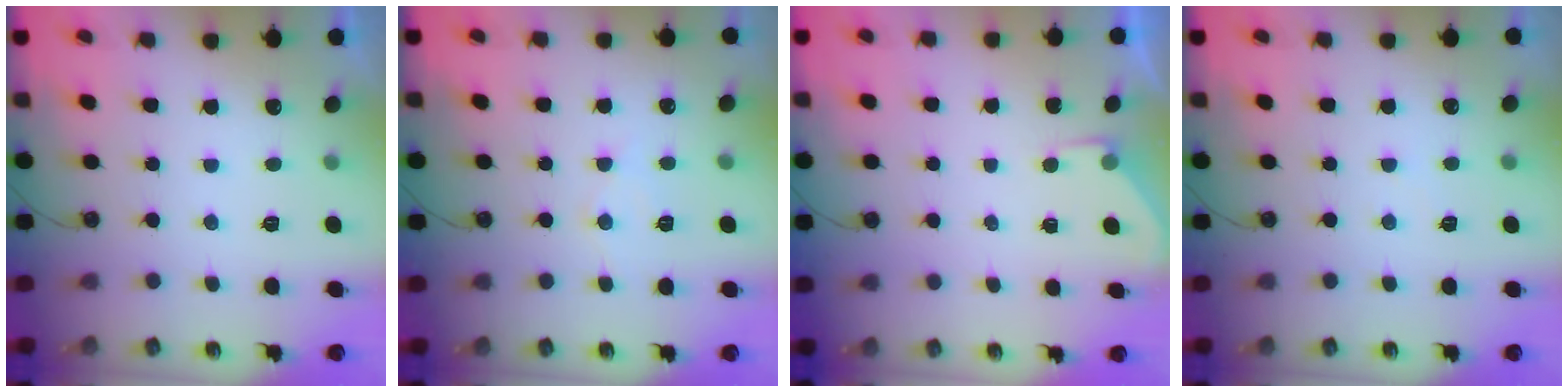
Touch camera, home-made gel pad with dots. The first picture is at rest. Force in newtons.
{"total": 6.4, "press": 6.4, "slide": 0.5}
{"total": 2.7, "press": 2.6, "slide": 0.5}
{"total": 2.3, "press": 2.3, "slide": 0.3}